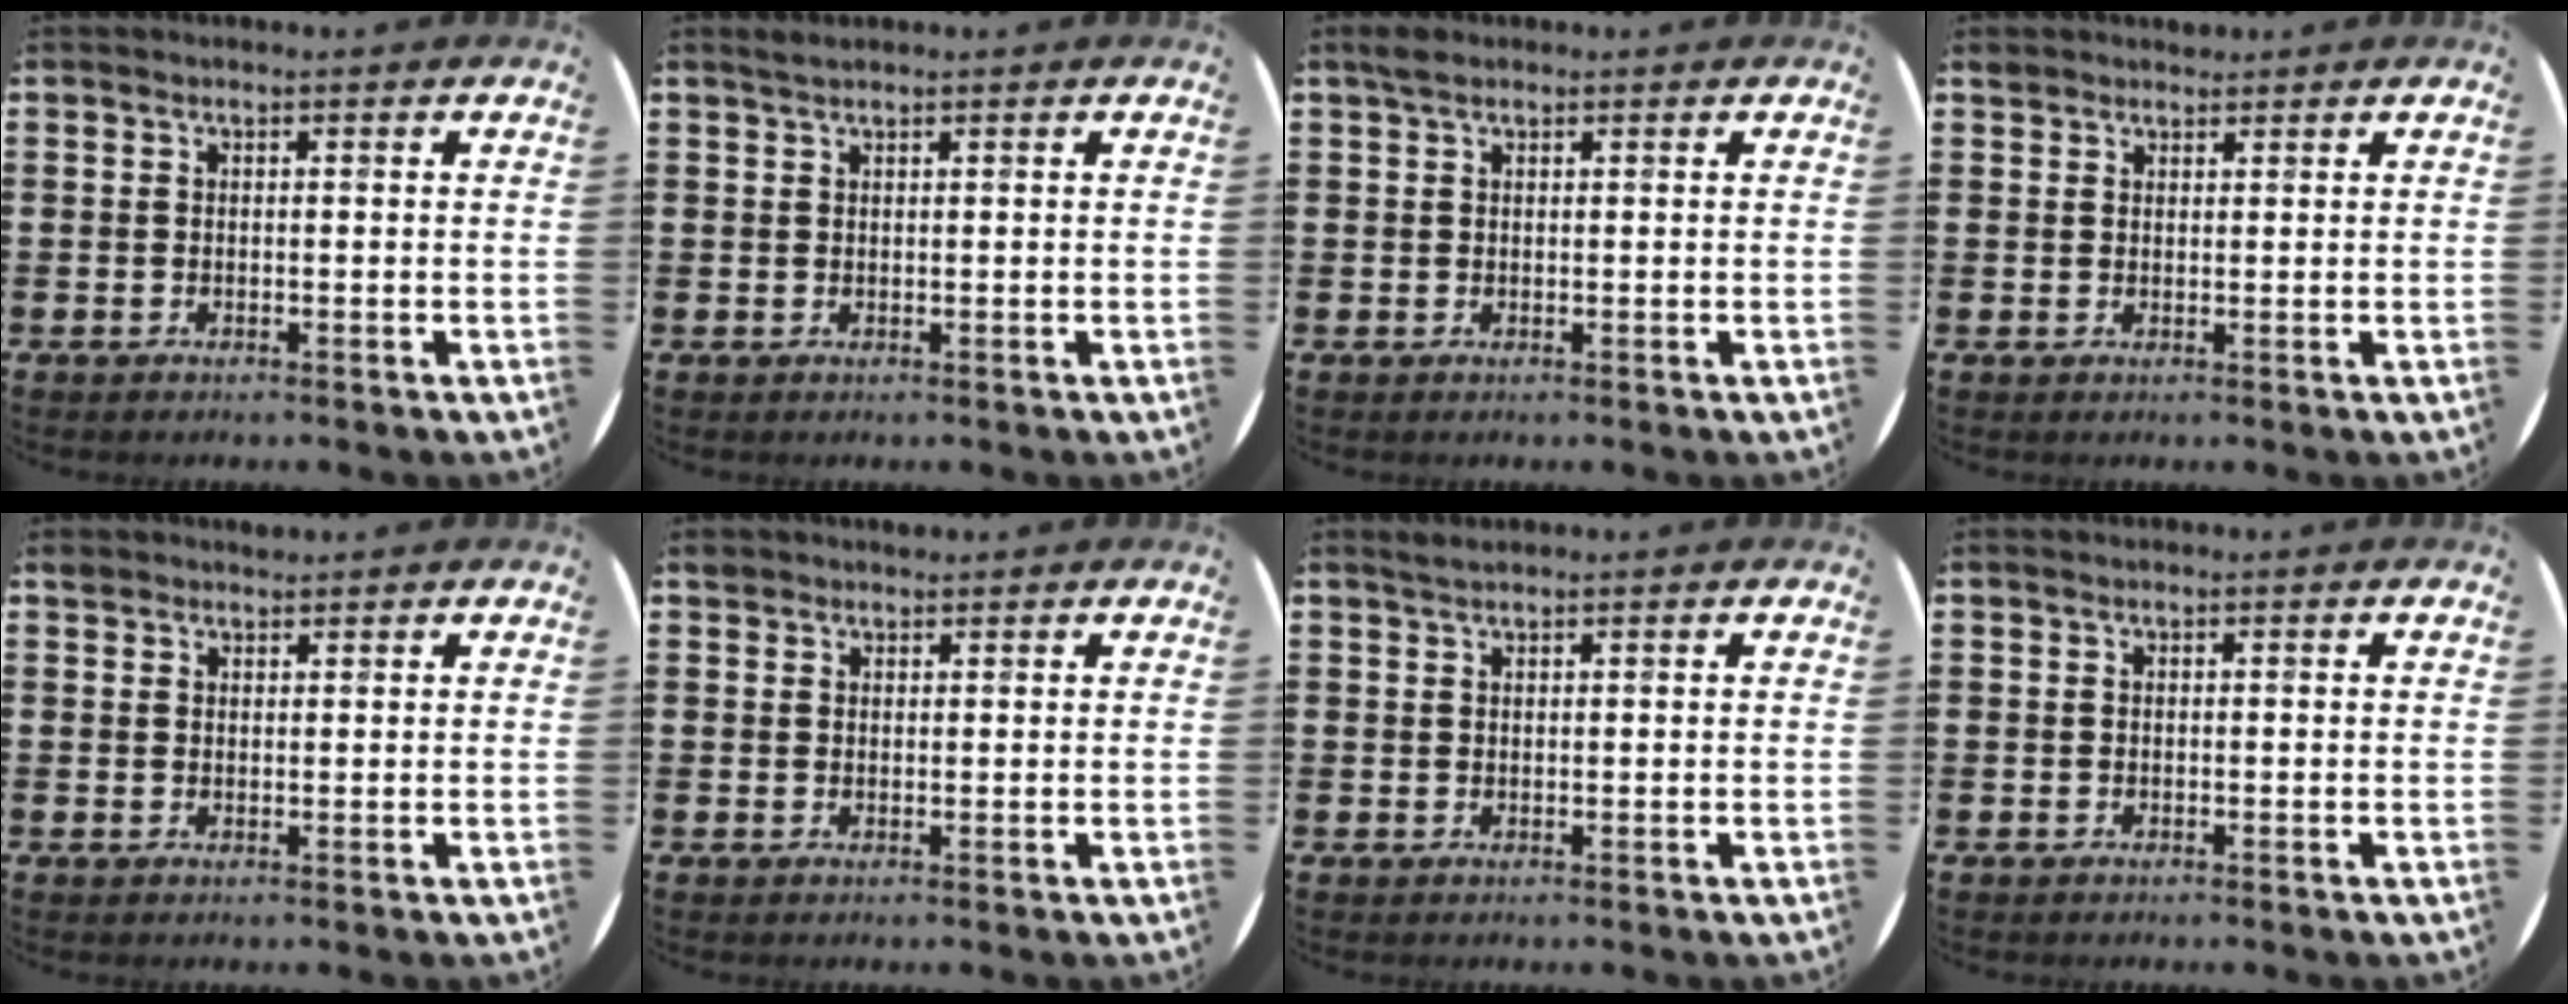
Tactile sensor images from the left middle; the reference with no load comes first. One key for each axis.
{"total": 0.8, "fx": 0.8, "fy": -0.1, "fz": 0.2, "tx": -0.003, "ty": 0.001, "tz": 0.015}
{"total": 1.4, "fx": 1.1, "fy": 0.6, "fz": 0.6, "tx": -0.006, "ty": 0.003, "tz": 0.018}
{"total": 1.4, "fx": 1.4, "fy": 0.5, "fz": -0.1, "tx": -0.001, "ty": 0.003, "tz": 0.027}
{"total": 1.3, "fx": 1.2, "fy": 0.4, "fz": 0.0, "tx": -0.001, "ty": 0.003, "tz": 0.023}
{"total": 1.3, "fx": 1.2, "fy": 0.5, "fz": 0.0, "tx": 0.006, "ty": 0.000, "tz": 0.022}
{"total": 0.9, "fx": 0.9, "fy": 0.0, "fz": 0.2, "tx": -0.004, "ty": 0.001, "tz": 0.017}
{"total": 0.0}